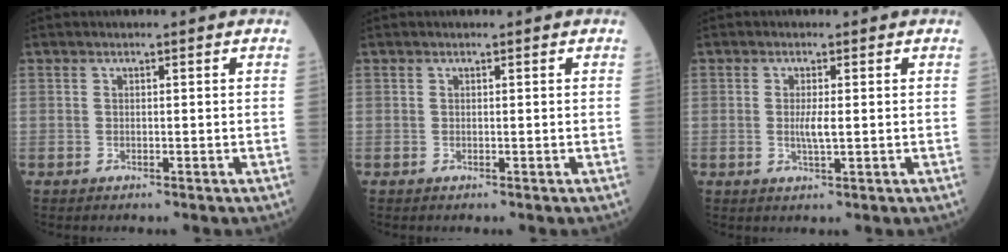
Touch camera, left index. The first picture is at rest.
{"total": 0.0}
{"total": 2.4, "force": [0.0, 0.3, 2.4], "torque": [-0.051, -0.003, 0.001]}